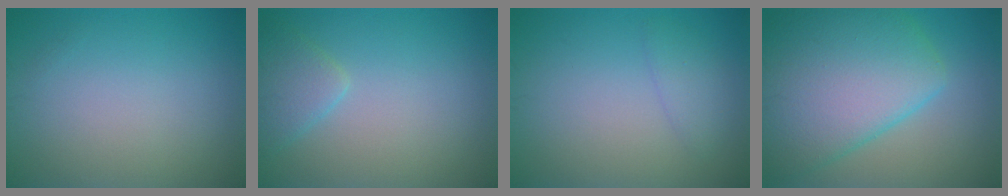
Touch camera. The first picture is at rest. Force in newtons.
{"total": 2.3, "press": 2.3, "slide": 0.1}
{"total": 1.5, "press": 1.5, "slide": 0.2}
{"total": 10.5, "press": 10.5, "slide": 0.4}